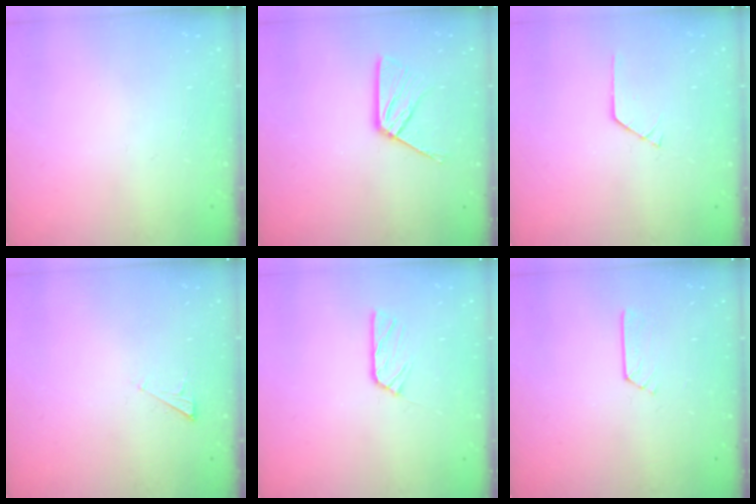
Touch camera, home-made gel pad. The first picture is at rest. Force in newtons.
{"total": 10.0, "press": 10.0, "slide": 0.9}
{"total": 0.9, "press": 0.9, "slide": 0.1}
{"total": 2.5, "press": 2.4, "slide": 0.3}
{"total": 5.4, "press": 5.4, "slide": 0.2}
{"total": 3.3, "press": 3.3, "slide": 0.4}